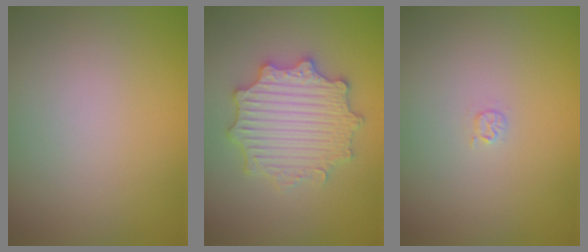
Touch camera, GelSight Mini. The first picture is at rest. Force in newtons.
{"total": 5.6, "press": 5.5, "slide": 1.0}
{"total": 0.7, "press": 0.7, "slide": 0.1}